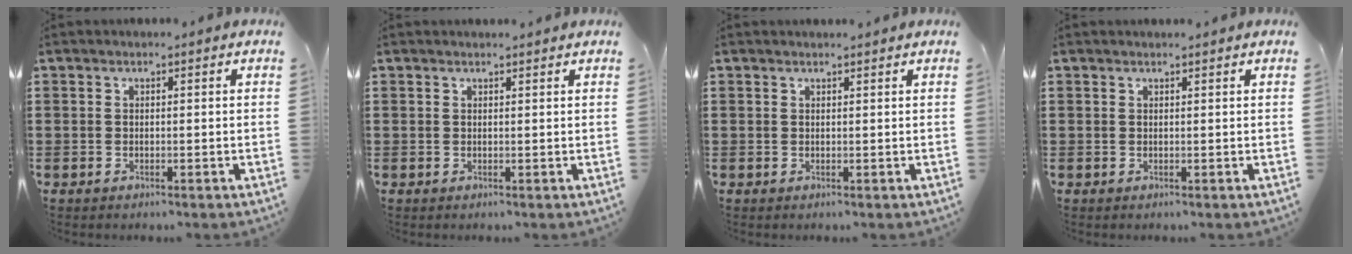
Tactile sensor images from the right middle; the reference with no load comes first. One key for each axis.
{"total": 0.6, "fx": 0.6, "fy": 0.0, "fz": 0.1, "tx": 0.004, "ty": -0.004, "tz": 0.010}
{"total": 0.6, "fx": 0.6, "fy": 0.0, "fz": 0.1, "tx": 0.005, "ty": -0.004, "tz": 0.011}
{"total": 0.5, "fx": 0.5, "fy": 0.0, "fz": 0.0, "tx": -0.003, "ty": 0.000, "tz": 0.010}